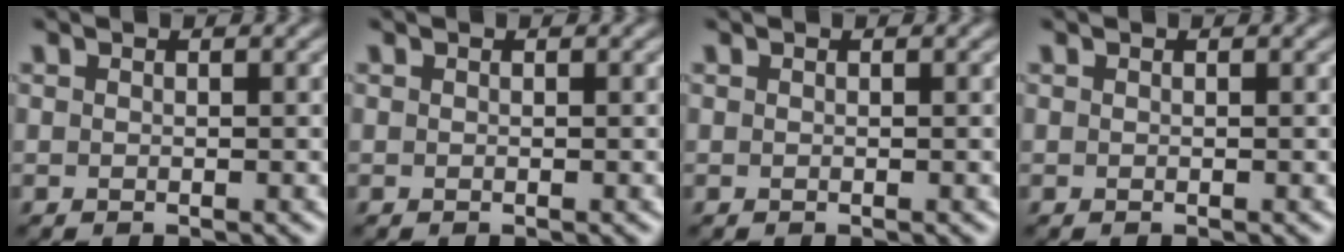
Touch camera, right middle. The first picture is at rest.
{"total": 0.0}
{"total": 0.0}
{"total": 0.0}